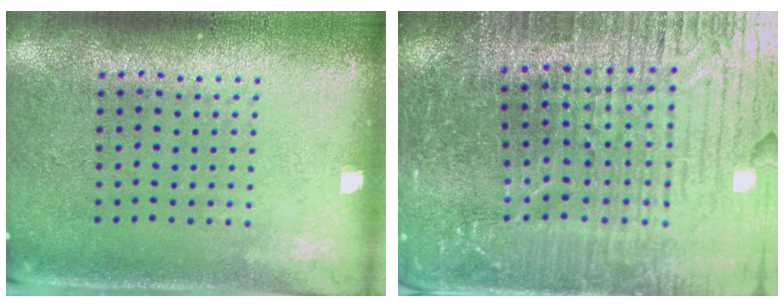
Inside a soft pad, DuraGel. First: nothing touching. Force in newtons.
{"total": 5.3, "press": 4.8, "slide": 2.0}